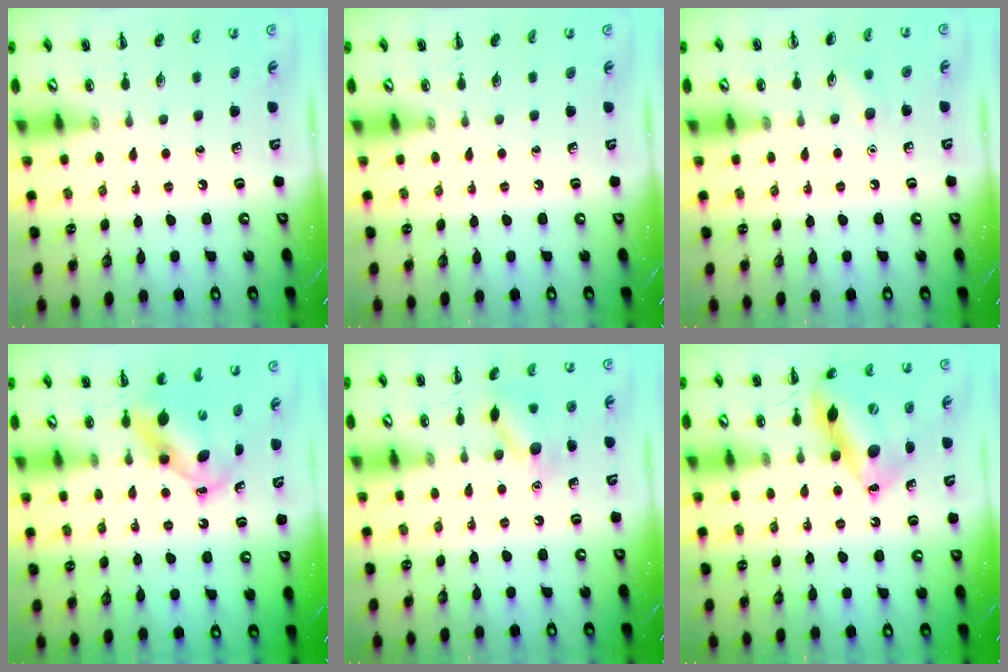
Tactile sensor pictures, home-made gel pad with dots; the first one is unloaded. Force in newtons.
{"total": 0.0}
{"total": 5.2, "press": 5.0, "slide": 1.5}
{"total": 5.7, "press": 5.6, "slide": 1.2}
{"total": 10.4, "press": 10.4, "slide": 0.5}
{"total": 16.2, "press": 15.7, "slide": 3.8}